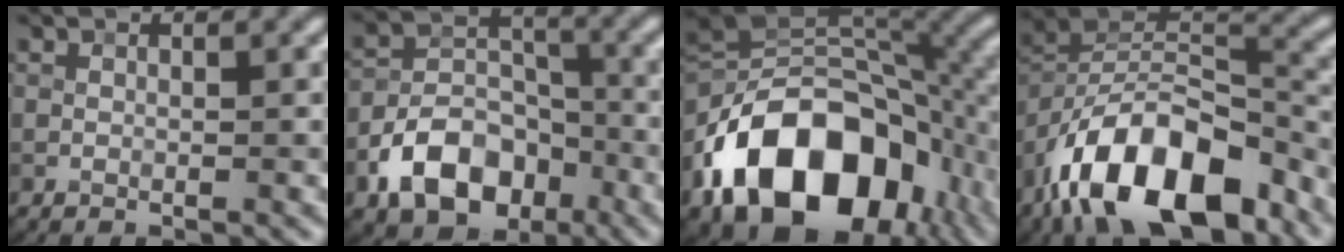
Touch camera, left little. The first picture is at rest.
{"total": 7.8, "force": [-4.2, 4.9, 4.3], "torque": [-0.070, -0.001, -0.078]}
{"total": 16.3, "force": [-7.5, 9.9, 10.6], "torque": [-0.183, -0.002, -0.135]}
{"total": 14.5, "force": [-9.3, 5.9, 9.5], "torque": [-0.161, 0.014, -0.172]}